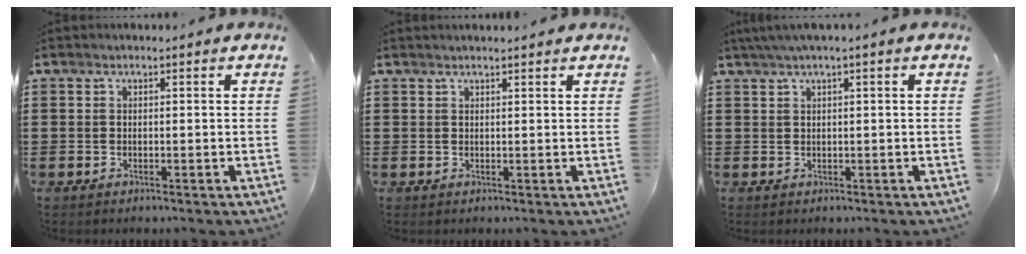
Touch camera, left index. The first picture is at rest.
{"total": 0.8, "force": [0.8, 0.0, 0.3], "torque": [-0.007, -0.001, 0.014]}
{"total": 1.7, "force": [0.5, -0.1, 1.6], "torque": [-0.027, -0.001, 0.009]}